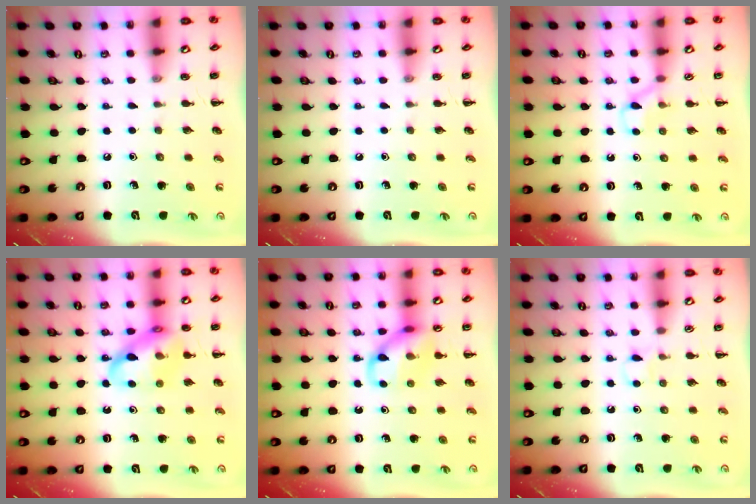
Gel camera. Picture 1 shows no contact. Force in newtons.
{"total": 0.0}
{"total": 4.4, "press": 4.0, "slide": 1.6}
{"total": 16.0, "press": 15.7, "slide": 2.8}
{"total": 11.1, "press": 11.0, "slide": 1.7}
{"total": 3.6, "press": 3.4, "slide": 1.1}